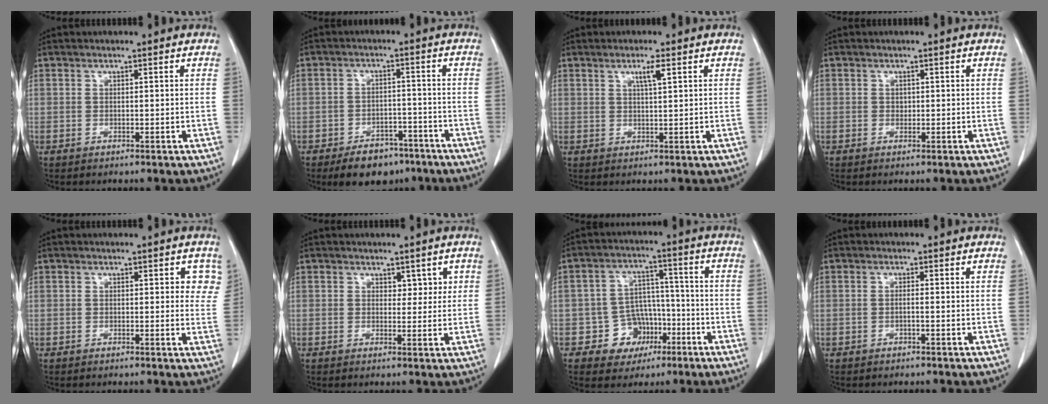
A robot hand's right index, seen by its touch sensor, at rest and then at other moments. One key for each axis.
{"total": 7.6, "fx": -5.5, "fy": 4.2, "fz": 3.2, "tx": -0.047, "ty": 0.006, "tz": -0.080}
{"total": 2.5, "fx": 1.2, "fy": -0.1, "fz": 2.2, "tx": -0.042, "ty": -0.001, "tz": 0.021}
{"total": 0.0}
{"total": 3.2, "fx": 1.3, "fy": 1.8, "fz": 2.3, "tx": -0.005, "ty": 0.000, "tz": 0.005}
{"total": 2.4, "fx": 1.2, "fy": 1.6, "fz": 1.3, "tx": -0.007, "ty": -0.001, "tz": 0.017}
{"total": 7.7, "fx": -3.2, "fy": 6.8, "fz": 1.6, "tx": -0.009, "ty": 0.023, "tz": -0.038}
{"total": 0.7, "fx": -0.2, "fy": 0.0, "fz": 0.6, "tx": -0.008, "ty": 0.004, "tz": -0.003}